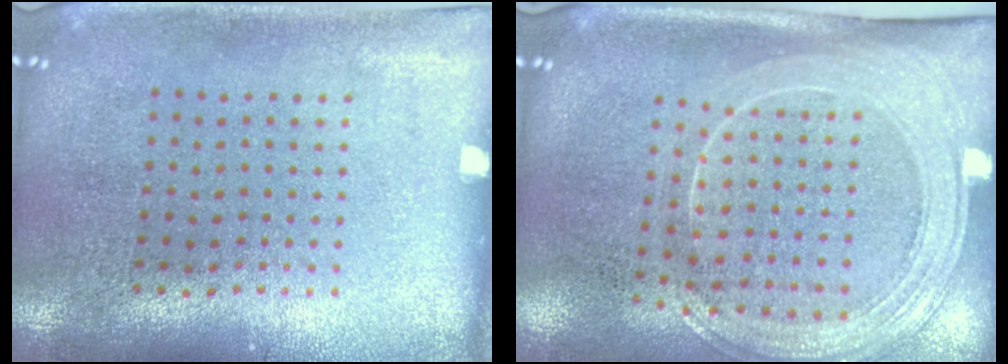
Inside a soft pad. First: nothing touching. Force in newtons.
{"total": 2.1, "press": 1.9, "slide": 1.0}